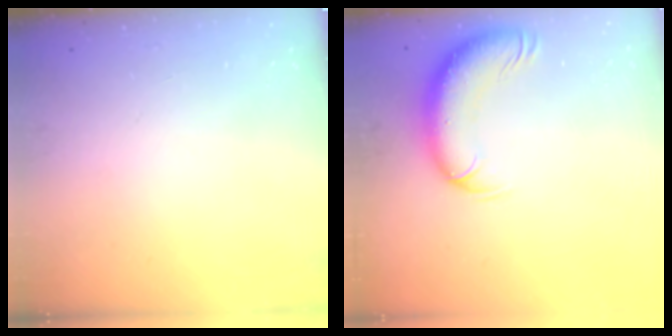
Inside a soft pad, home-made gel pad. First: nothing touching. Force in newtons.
{"total": 12.3, "press": 11.8, "slide": 3.3}